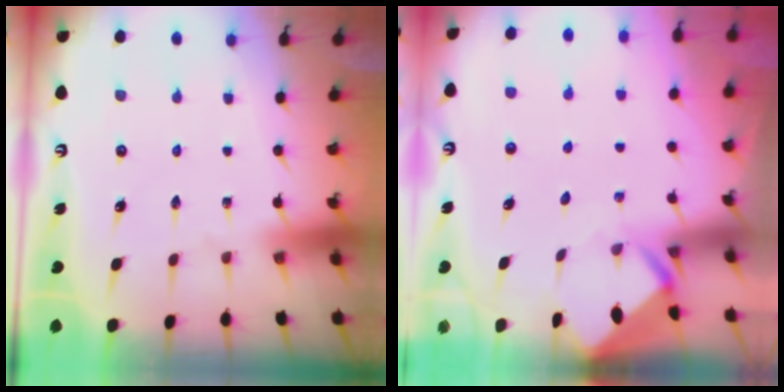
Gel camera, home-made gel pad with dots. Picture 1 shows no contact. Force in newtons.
{"total": 3.9, "press": 3.9, "slide": 0.3}